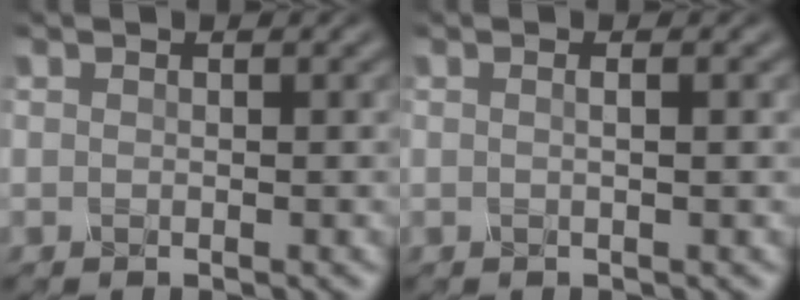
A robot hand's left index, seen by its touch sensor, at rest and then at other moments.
{"total": 1.2, "force": [0.2, 0.5, 1.0], "torque": [-0.004, -0.004, -0.007]}